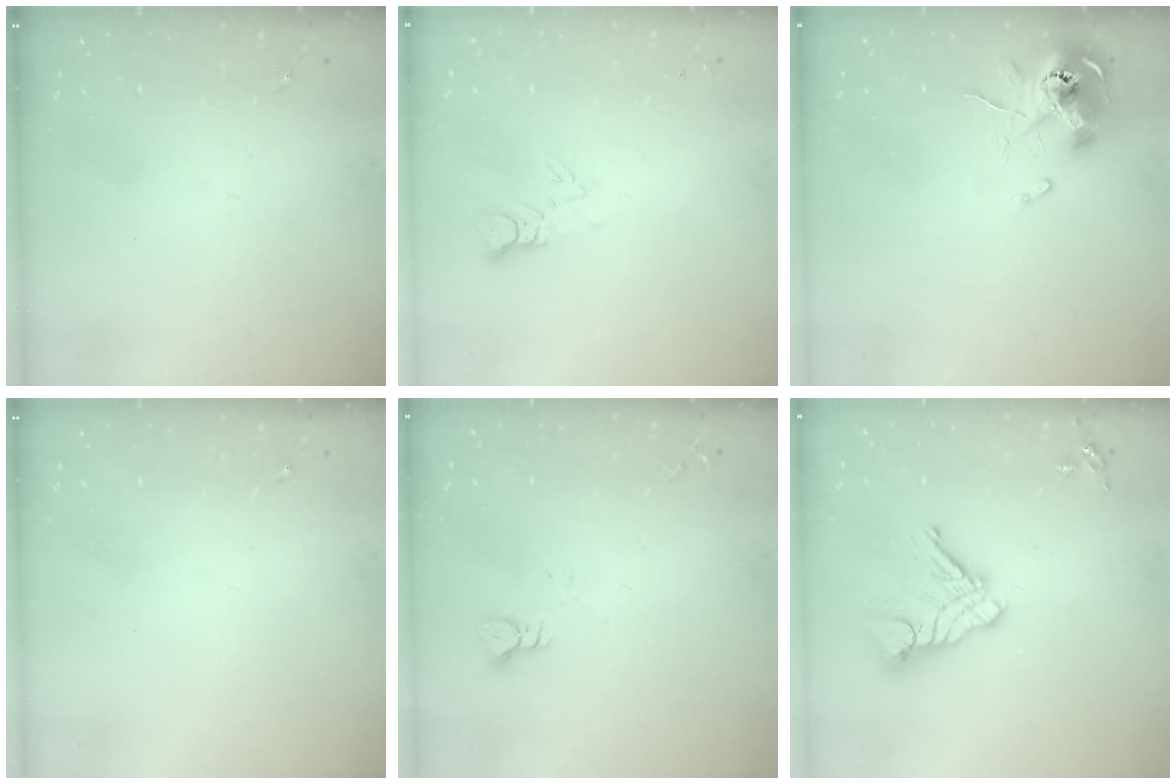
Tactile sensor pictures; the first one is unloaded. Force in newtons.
{"total": 3.2, "press": 3.2, "slide": 0.0}
{"total": 10.2, "press": 10.1, "slide": 1.4}
{"total": 0.0}
{"total": 2.9, "press": 2.9, "slide": 0.2}
{"total": 12.0, "press": 11.9, "slide": 1.1}